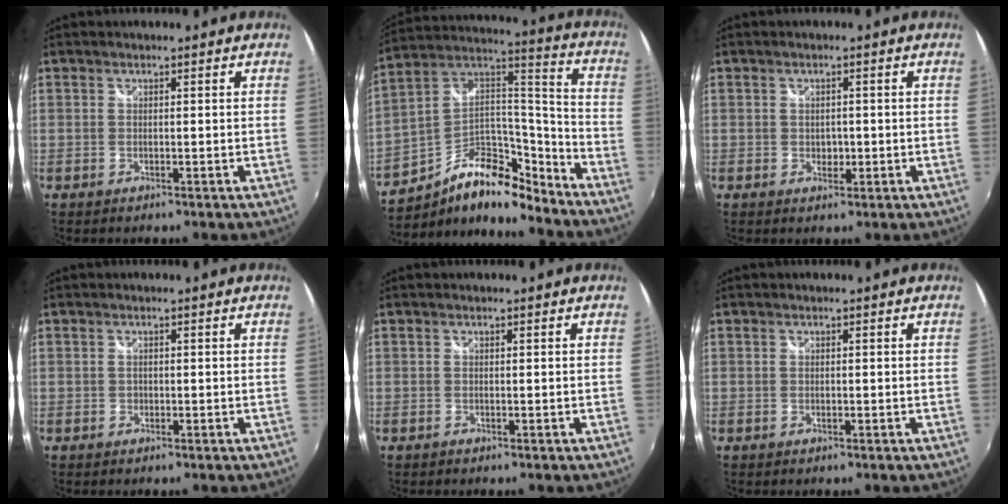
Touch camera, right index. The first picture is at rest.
{"total": 18.2, "force": [-12.1, 9.1, 10.1], "torque": [-0.203, 0.039, -0.199]}
{"total": 2.0, "force": [-0.3, 1.7, 0.9], "torque": [-0.013, -0.001, -0.004]}
{"total": 0.7, "force": [-0.3, 0.7, 0.1], "torque": [-0.001, -0.003, -0.005]}
{"total": 0.0}
{"total": 0.0}